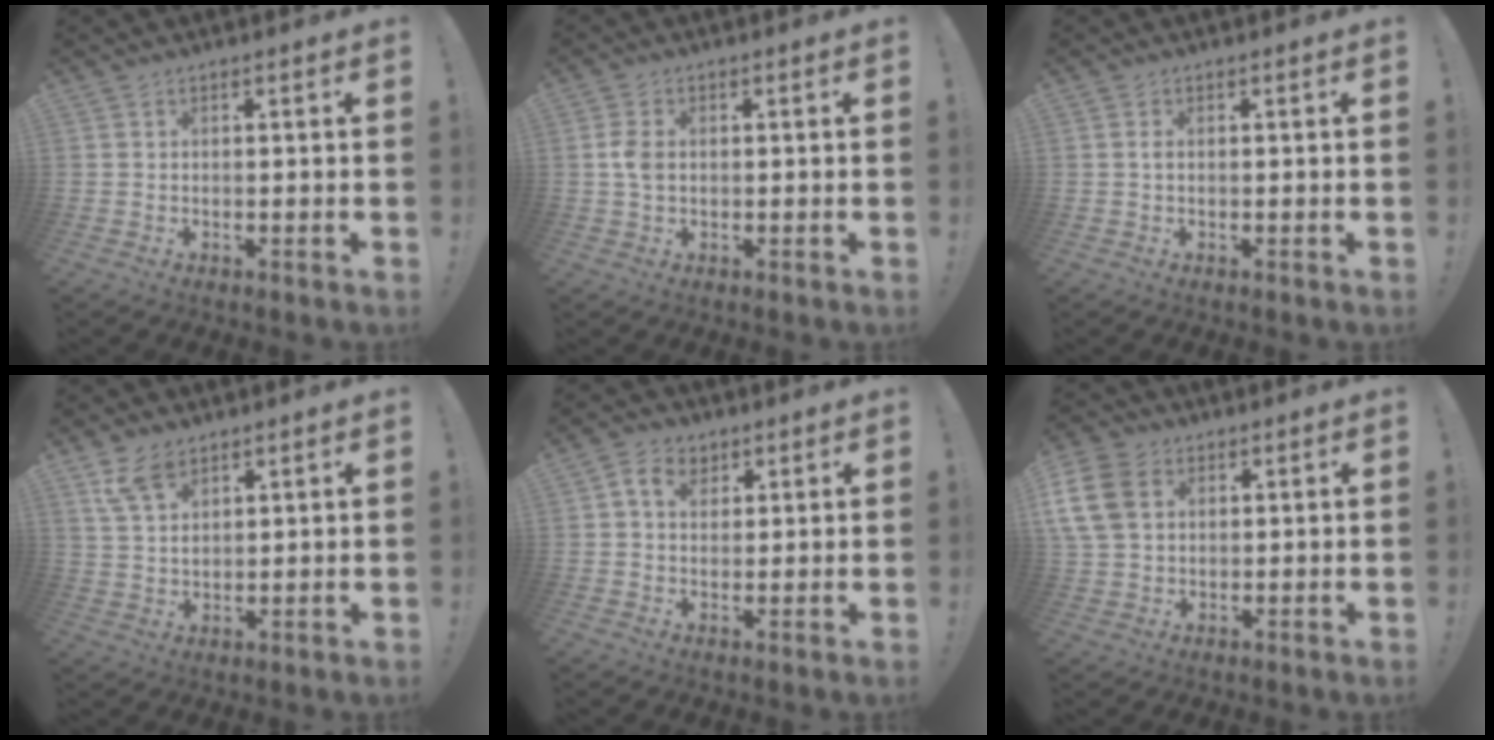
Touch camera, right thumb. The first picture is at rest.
{"total": 3.9, "force": [0.0, 2.5, 3.1], "torque": [-0.067, 0.002, -0.004]}
{"total": 0.8, "force": [-0.2, 0.3, 0.7], "torque": [-0.019, 0.005, -0.003]}
{"total": 8.1, "force": [5.3, 4.1, 4.4], "torque": [-0.087, -0.015, 0.105]}
{"total": 6.6, "force": [2.9, 4.9, 3.3], "torque": [-0.053, 0.000, 0.054]}
{"total": 12.7, "force": [3.9, 9.3, 7.8], "torque": [-0.173, -0.005, 0.078]}